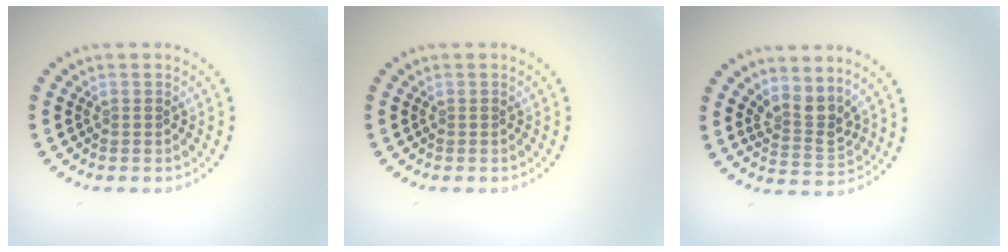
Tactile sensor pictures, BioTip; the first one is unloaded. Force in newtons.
{"total": 0.0}
{"total": 2.8, "press": 2.0, "slide": 2.0}